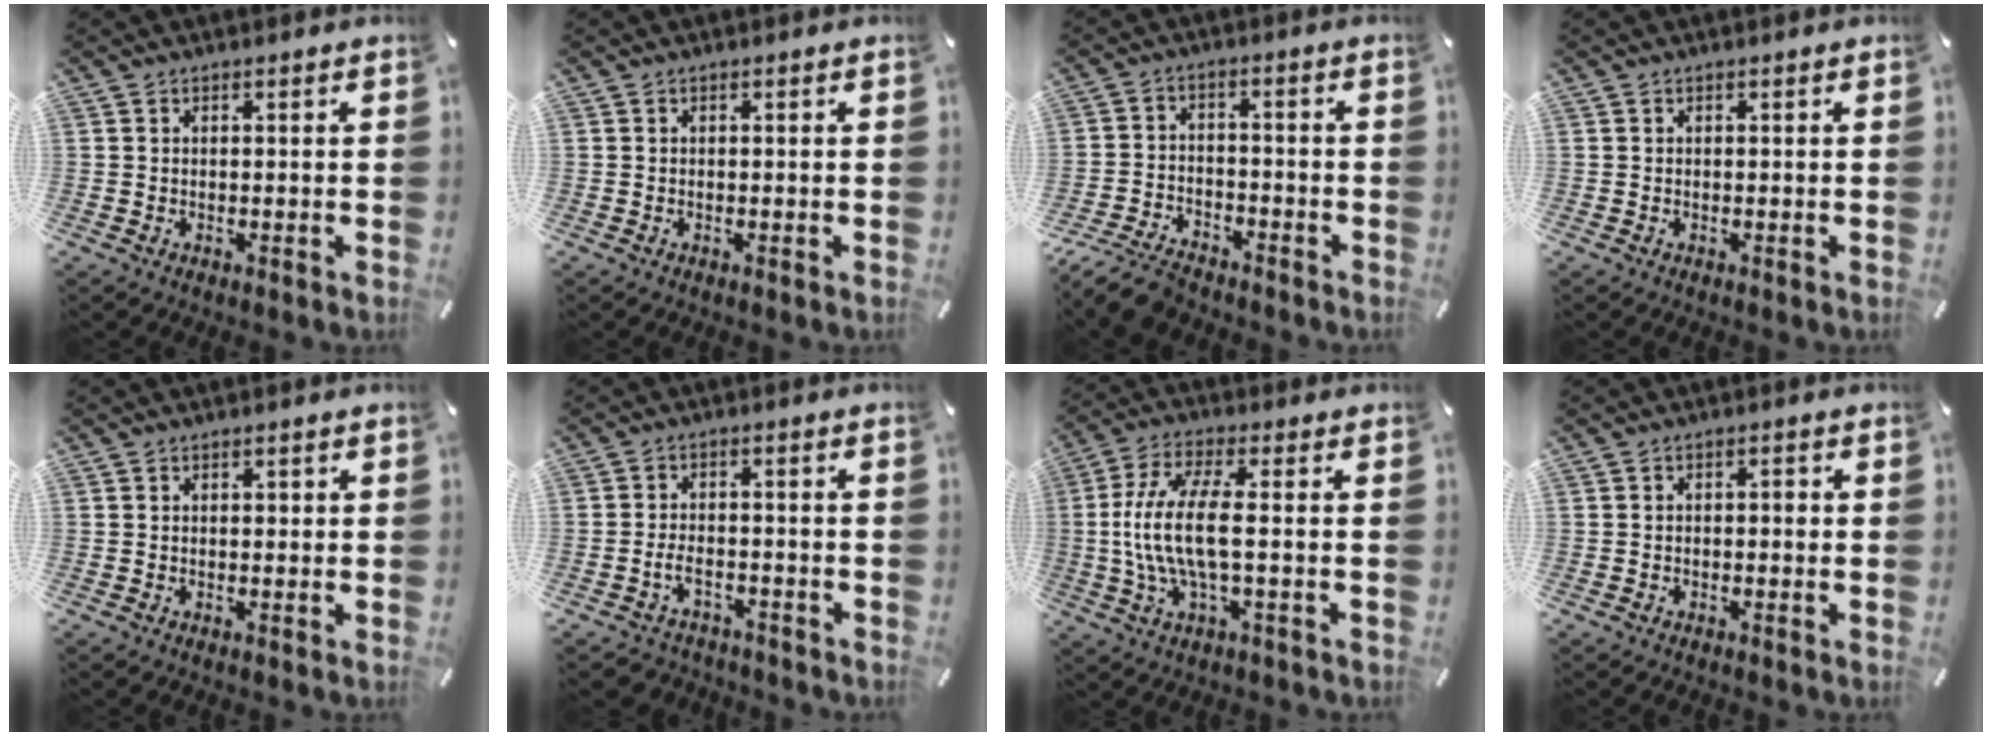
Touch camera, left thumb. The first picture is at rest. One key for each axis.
{"total": 0.0}
{"total": 7.7, "fx": -6.7, "fy": 2.5, "fz": 2.7, "tx": -0.056, "ty": 0.029, "tz": -0.130}
{"total": 0.0}
{"total": 0.7, "fx": 0.1, "fy": 0.5, "fz": 0.4, "tx": 0.000, "ty": -0.001, "tz": -0.002}
{"total": 4.4, "fx": -2.4, "fy": 2.7, "fz": 2.4, "tx": -0.055, "ty": 0.012, "tz": -0.049}
{"total": 13.3, "fx": -0.6, "fy": 4.1, "fz": 12.6, "tx": -0.261, "ty": -0.011, "tz": -0.014}
{"total": 1.8, "fx": -0.7, "fy": 0.9, "fz": 1.4, "tx": -0.027, "ty": 0.007, "tz": -0.016}